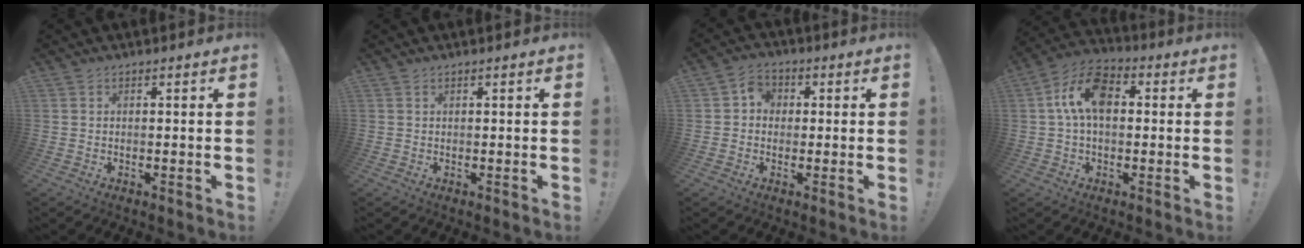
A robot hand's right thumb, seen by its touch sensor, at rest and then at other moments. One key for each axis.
{"total": 0.0}
{"total": 4.8, "fx": -0.3, "fy": 4.4, "fz": 2.0, "tx": -0.029, "ty": 0.012, "tz": -0.004}
{"total": 11.7, "fx": 1.7, "fy": 7.3, "fz": 9.0, "tx": -0.154, "ty": 0.015, "tz": 0.036}